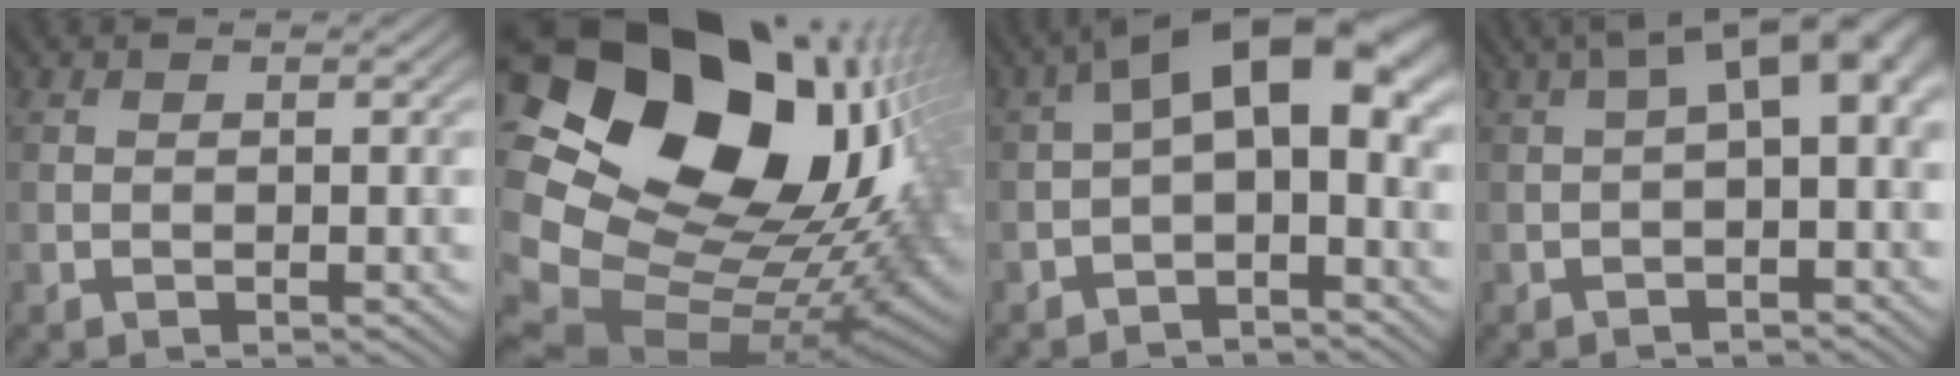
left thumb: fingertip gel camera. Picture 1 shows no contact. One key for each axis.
{"total": 21.9, "fx": 6.5, "fy": 16.4, "fz": 13.0, "tx": -0.299, "ty": 0.010, "tz": 0.140}
{"total": 10.3, "fx": -0.1, "fy": 4.7, "fz": 9.2, "tx": -0.147, "ty": 0.028, "tz": -0.015}
{"total": 7.2, "fx": 0.5, "fy": 2.8, "fz": 6.7, "tx": -0.094, "ty": 0.020, "tz": 0.002}